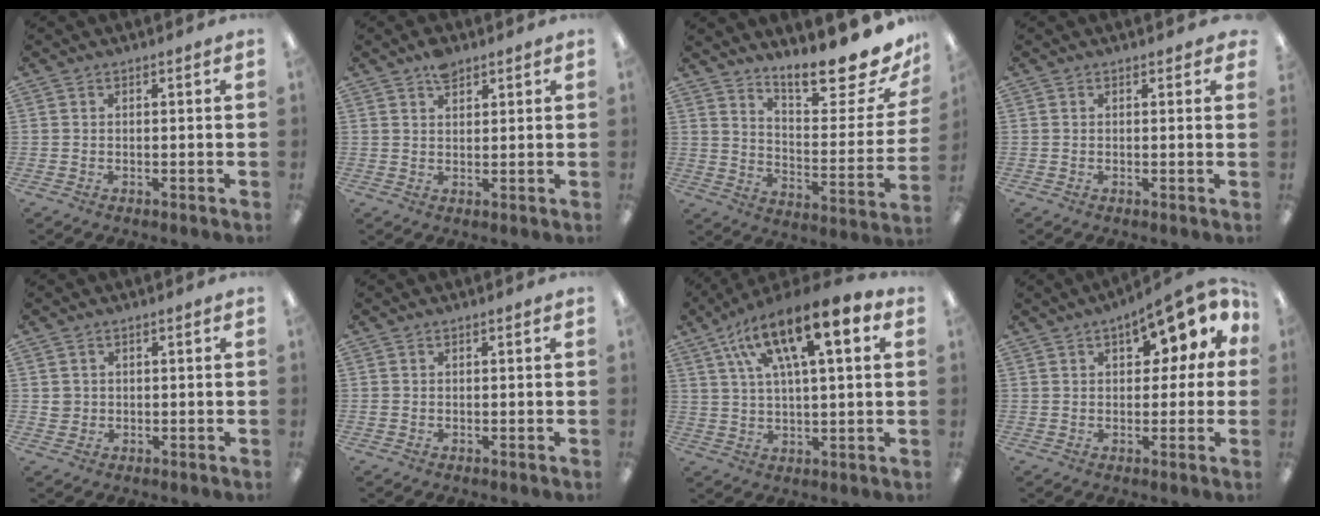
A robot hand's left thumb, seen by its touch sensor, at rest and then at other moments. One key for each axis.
{"total": 3.8, "fx": 2.8, "fy": 1.8, "fz": 1.8, "tx": -0.025, "ty": -0.009, "tz": 0.049}
{"total": 15.3, "fx": 13.4, "fy": 3.2, "fz": 6.6, "tx": -0.094, "ty": -0.111, "tz": 0.224}
{"total": 0.6, "fx": 0.5, "fy": 0.2, "fz": 0.2, "tx": 0.003, "ty": -0.002, "tz": 0.007}
{"total": 2.2, "fx": 0.6, "fy": 2.0, "fz": 0.6, "tx": -0.014, "ty": 0.004, "tz": 0.011}
{"total": 0.5, "fx": 0.1, "fy": 0.4, "fz": 0.4, "tx": -0.008, "ty": 0.003, "tz": 0.002}
{"total": 17.5, "fx": 9.3, "fy": 5.7, "fz": 13.7, "tx": -0.238, "ty": -0.037, "tz": 0.152}
{"total": 11.2, "fx": 6.0, "fy": 5.3, "fz": 7.9, "tx": -0.102, "ty": -0.024, "tz": 0.101}